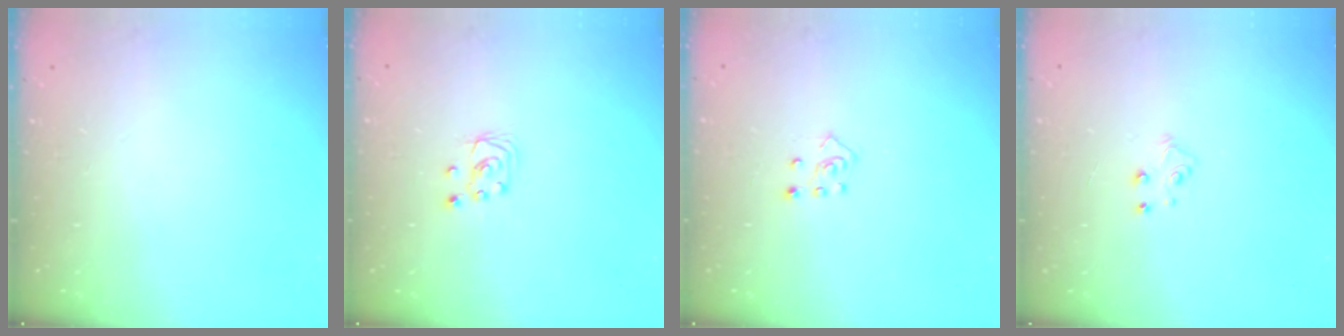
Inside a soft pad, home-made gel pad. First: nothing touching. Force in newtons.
{"total": 3.0, "press": 3.0, "slide": 0.2}
{"total": 4.7, "press": 4.6, "slide": 0.6}
{"total": 4.0, "press": 4.0, "slide": 0.2}